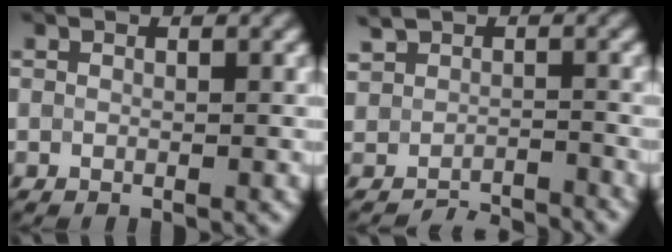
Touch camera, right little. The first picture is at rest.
{"total": 3.1, "force": [-2.4, 1.8, 0.8], "torque": [-0.001, -0.009, -0.048]}